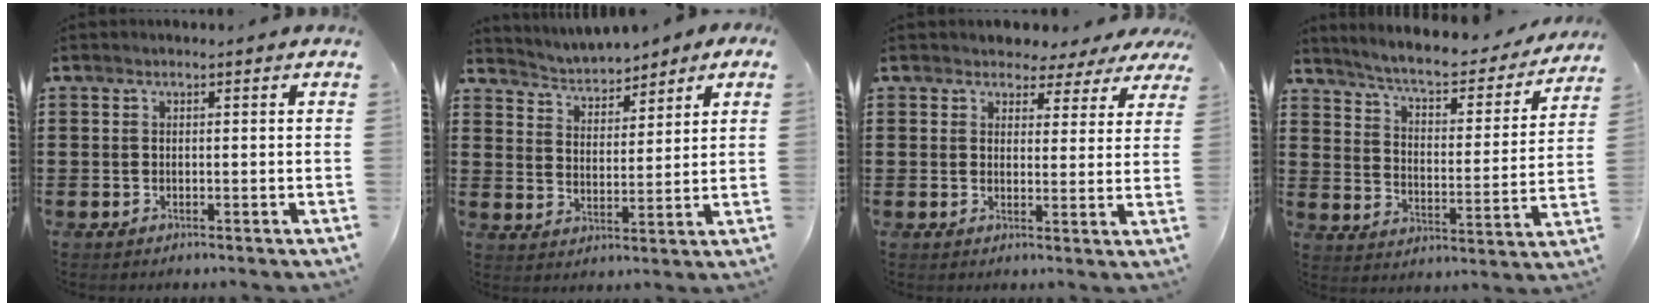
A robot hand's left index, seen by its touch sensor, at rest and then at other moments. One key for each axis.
{"total": 3.9, "fx": 3.8, "fy": 1.1, "fz": 0.2, "tx": -0.027, "ty": -0.020, "tz": 0.063}
{"total": 3.2, "fx": 2.8, "fy": 1.6, "fz": 0.2, "tx": -0.013, "ty": -0.009, "tz": 0.049}
{"total": 5.7, "fx": 5.1, "fy": 0.6, "fz": 2.5, "tx": -0.071, "ty": -0.031, "tz": 0.081}